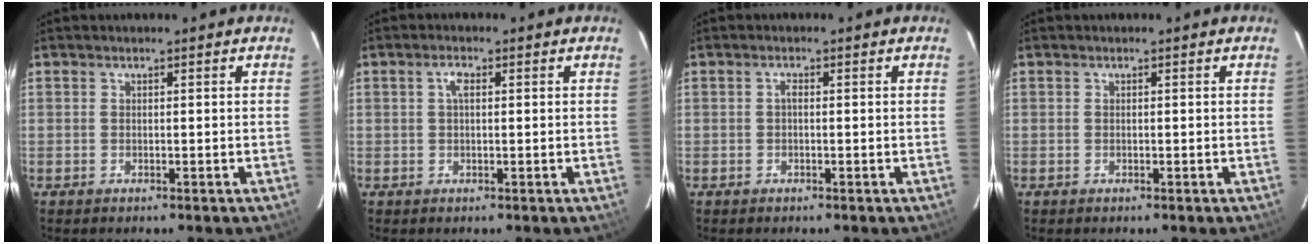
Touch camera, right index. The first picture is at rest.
{"total": 1.9, "force": [0.5, 0.8, 1.7], "torque": [-0.034, 0.007, 0.007]}
{"total": 0.8, "force": [-0.1, 0.4, 0.7], "torque": [-0.012, 0.005, -0.004]}
{"total": 0.0}